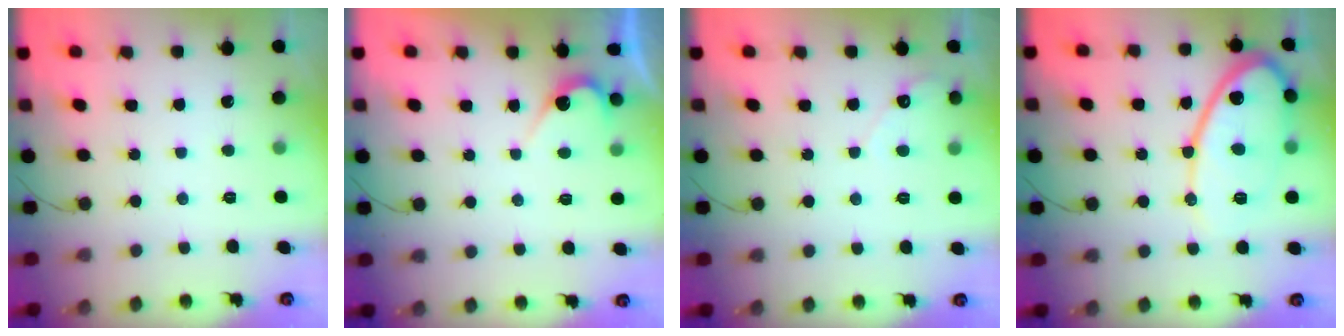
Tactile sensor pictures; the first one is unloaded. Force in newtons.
{"total": 4.1, "press": 4.1, "slide": 0.3}
{"total": 2.8, "press": 2.8, "slide": 0.2}
{"total": 14.7, "press": 14.6, "slide": 1.3}